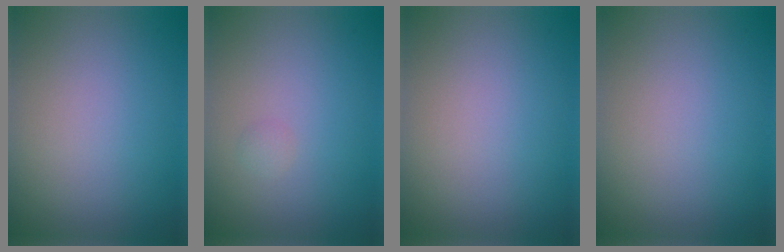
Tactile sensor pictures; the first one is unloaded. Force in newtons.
{"total": 0.6, "press": 0.6, "slide": 0.1}
{"total": 0.0}
{"total": 0.0}